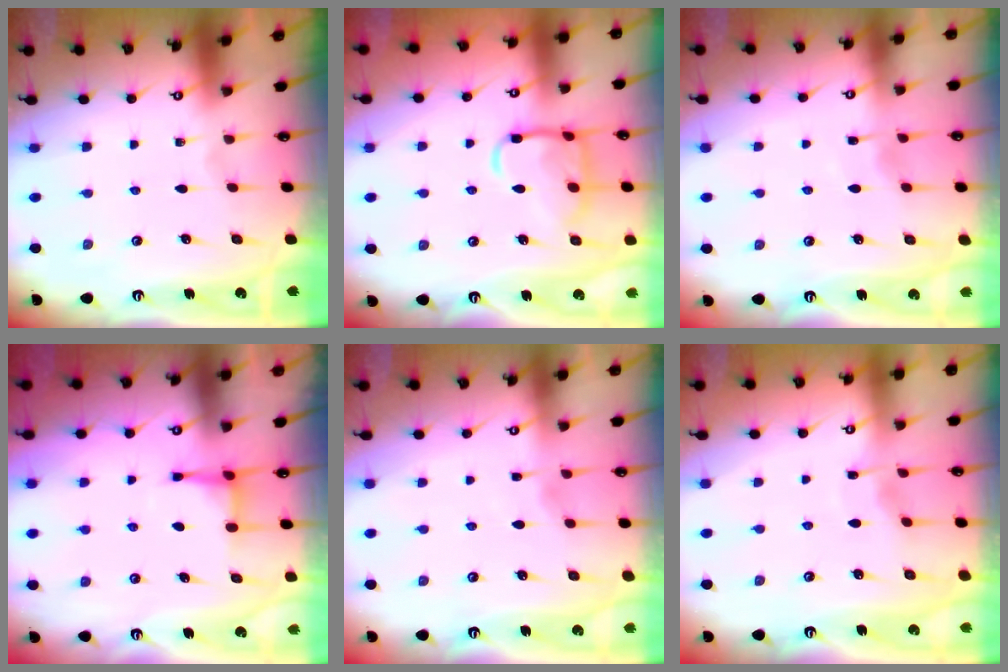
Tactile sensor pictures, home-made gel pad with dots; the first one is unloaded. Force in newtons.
{"total": 12.9, "press": 12.8, "slide": 1.1}
{"total": 4.5, "press": 4.4, "slide": 0.4}
{"total": 3.9, "press": 3.9, "slide": 0.6}
{"total": 1.9, "press": 1.9, "slide": 0.4}
{"total": 2.7, "press": 2.7, "slide": 0.3}